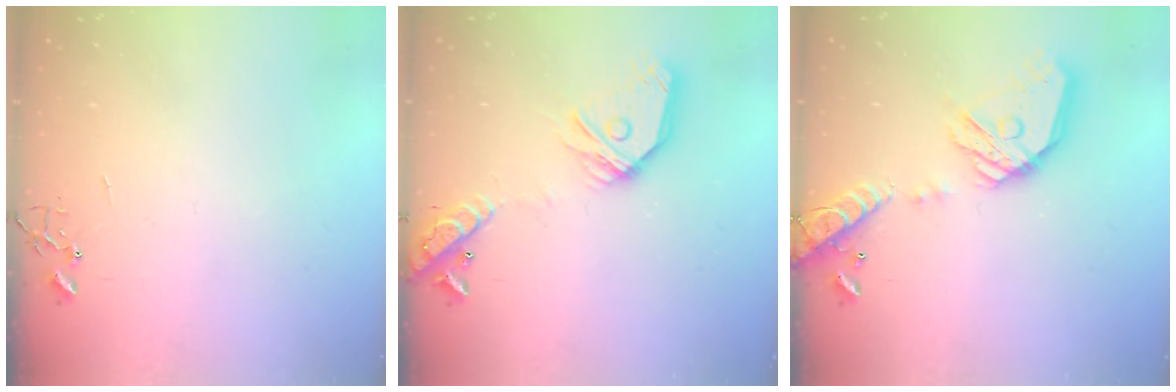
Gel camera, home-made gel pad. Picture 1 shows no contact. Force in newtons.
{"total": 17.7, "press": 17.5, "slide": 2.5}
{"total": 18.9, "press": 18.8, "slide": 2.4}